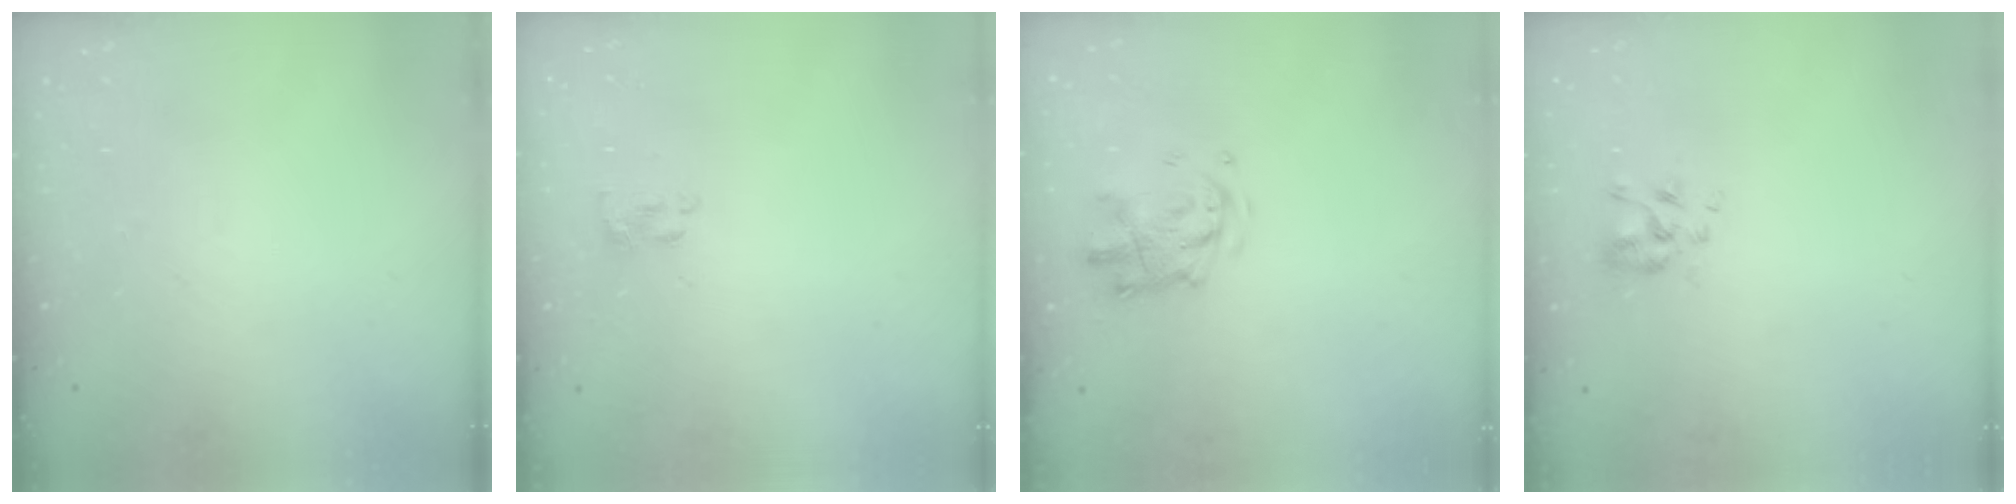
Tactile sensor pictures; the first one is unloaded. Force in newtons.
{"total": 1.4, "press": 1.3, "slide": 0.6}
{"total": 3.2, "press": 3.1, "slide": 0.5}
{"total": 2.3, "press": 2.1, "slide": 0.9}